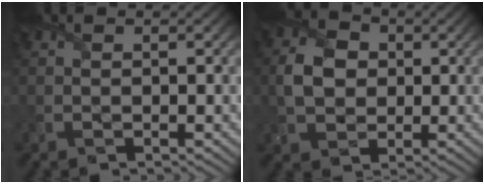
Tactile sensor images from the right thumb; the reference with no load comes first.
{"total": 5.2, "force": [0.3, 4.2, 3.0], "torque": [-0.073, 0.008, -0.002]}